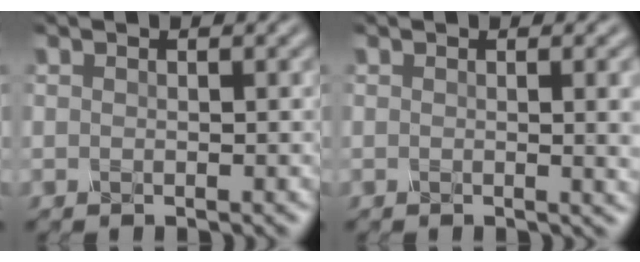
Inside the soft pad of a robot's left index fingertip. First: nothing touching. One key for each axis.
{"total": 4.2, "fx": 0.4, "fy": 1.6, "fz": 3.9, "tx": -0.028, "ty": 0.005, "tz": 0.005}